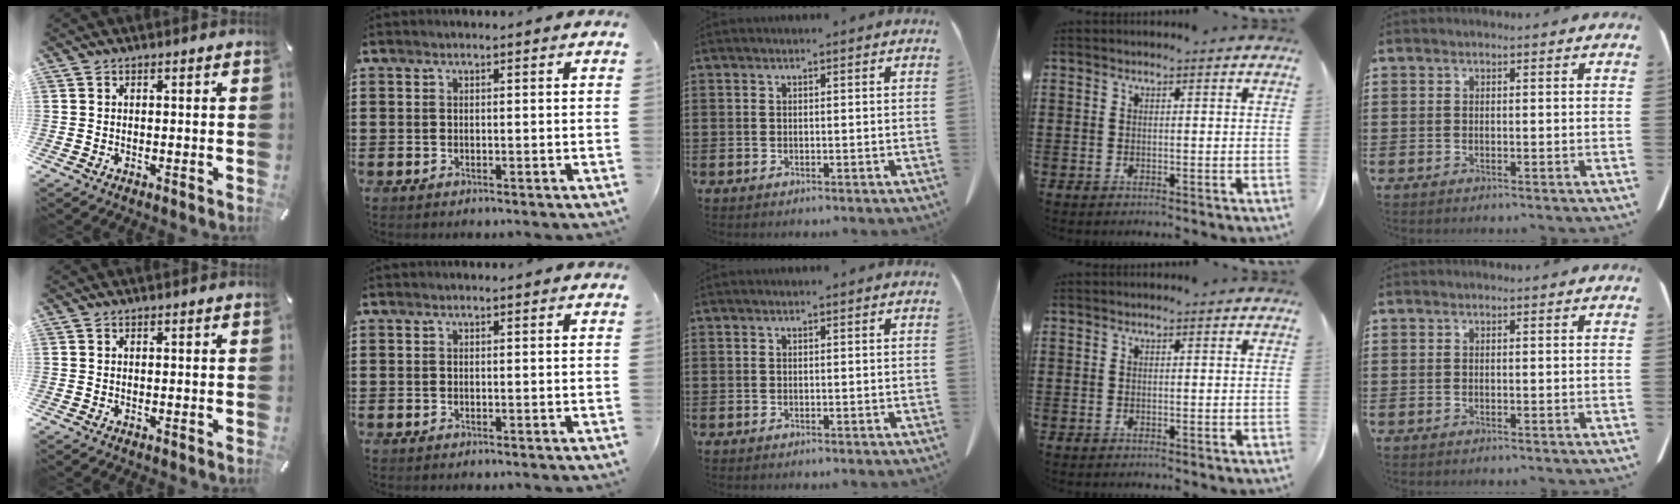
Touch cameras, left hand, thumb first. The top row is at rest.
{}